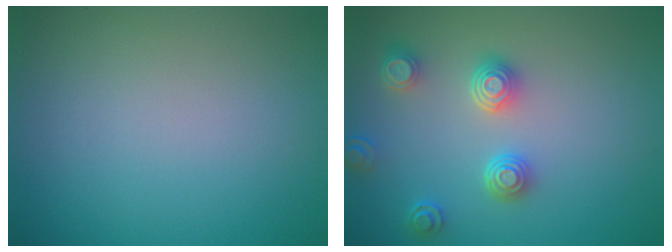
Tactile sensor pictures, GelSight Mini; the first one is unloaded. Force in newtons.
{"total": 3.8, "press": 3.2, "slide": 2.1}